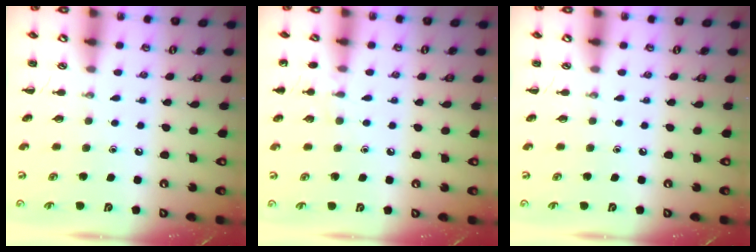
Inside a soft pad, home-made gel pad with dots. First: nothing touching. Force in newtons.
{"total": 6.7, "press": 6.5, "slide": 1.6}
{"total": 0.0}